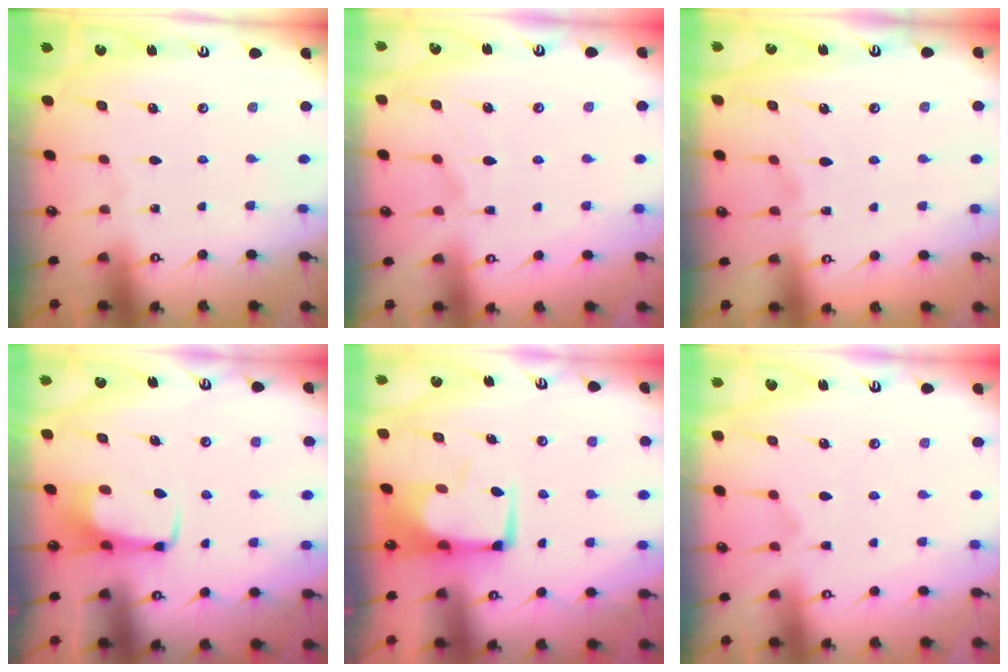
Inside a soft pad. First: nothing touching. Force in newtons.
{"total": 1.9, "press": 1.4, "slide": 1.3}
{"total": 0.8, "press": 0.0, "slide": 0.8}
{"total": 2.9, "press": 2.9, "slide": 0.4}
{"total": 0.0}
{"total": 1.5, "press": 1.1, "slide": 1.1}